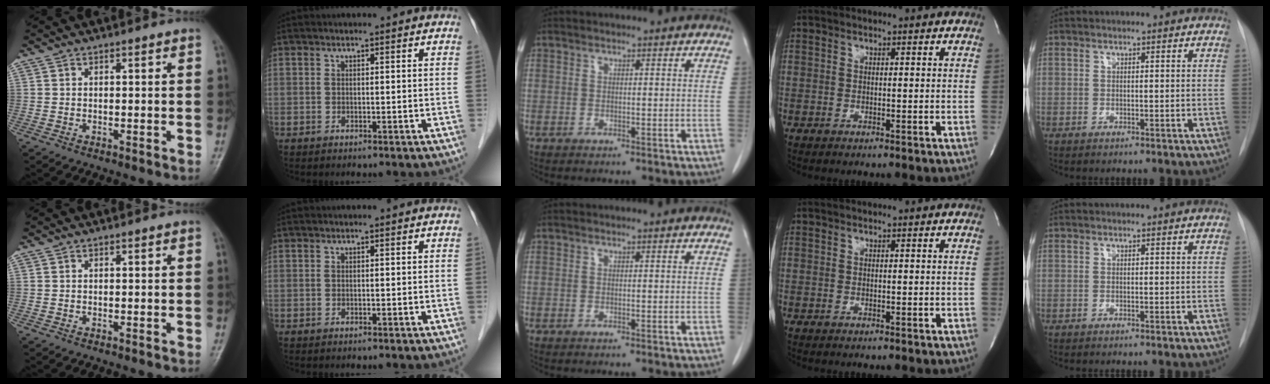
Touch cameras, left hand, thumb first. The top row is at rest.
{}